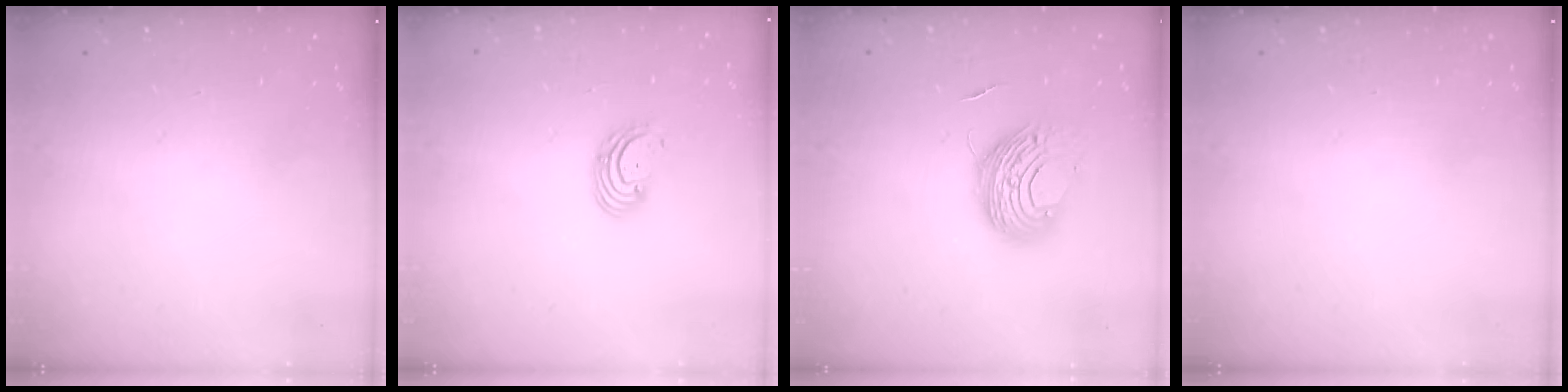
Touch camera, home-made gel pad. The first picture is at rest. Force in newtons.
{"total": 2.7, "press": 2.7, "slide": 0.3}
{"total": 11.0, "press": 11.0, "slide": 0.2}
{"total": 0.0}